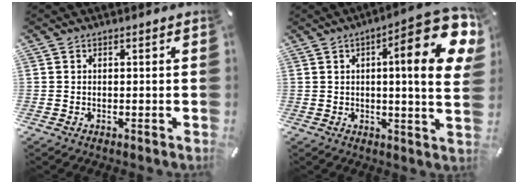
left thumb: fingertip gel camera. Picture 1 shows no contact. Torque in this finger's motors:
{"motor_torque": [2.26, 2.74, 1.52, -1.25, 0.33]}